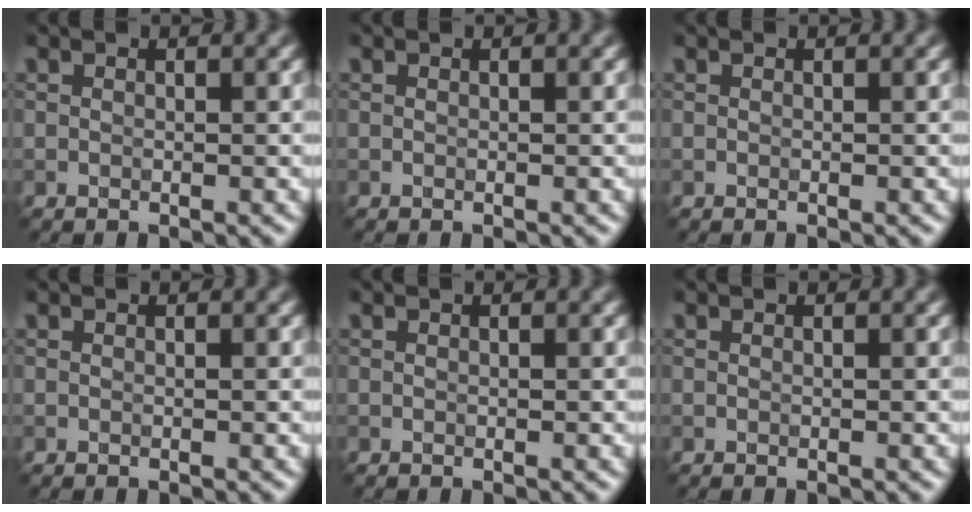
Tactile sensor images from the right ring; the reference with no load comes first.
{"total": 0.0}
{"total": 0.0}
{"total": 0.0}
{"total": 0.0}
{"total": 0.0}